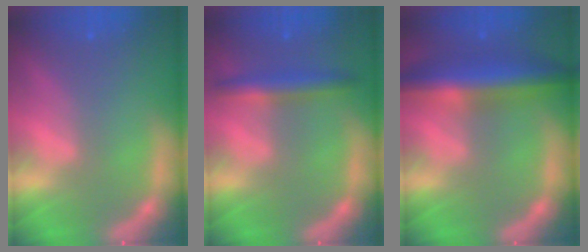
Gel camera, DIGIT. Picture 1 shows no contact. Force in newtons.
{"total": 3.5}
{"total": 7.5}